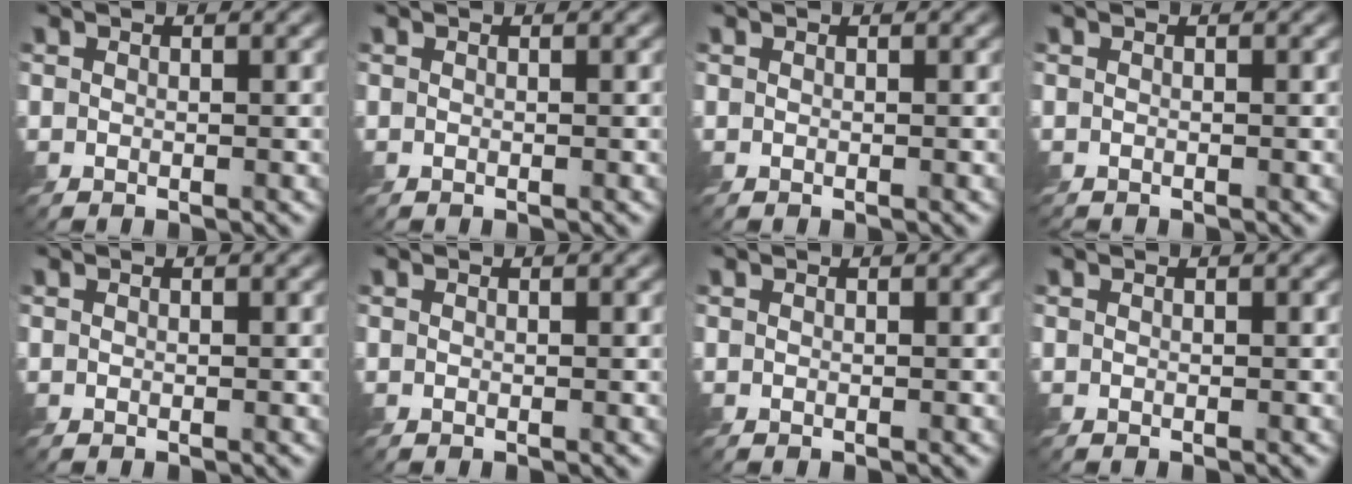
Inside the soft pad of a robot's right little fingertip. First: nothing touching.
{"total": 0.0}
{"total": 0.0}
{"total": 0.5, "force": [-0.5, 0.0, 0.0], "torque": [0.003, -0.004, -0.010]}
{"total": 0.0}
{"total": 0.0}
{"total": 0.0}
{"total": 0.0}